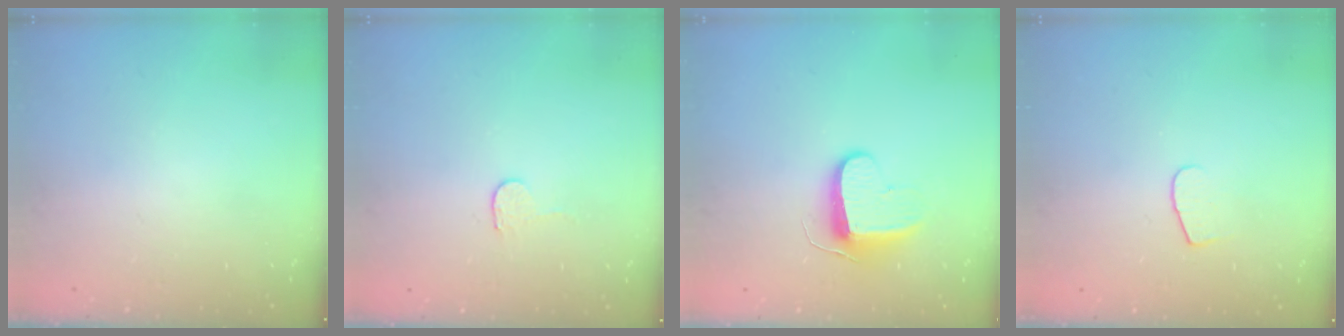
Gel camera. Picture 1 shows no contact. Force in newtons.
{"total": 2.3, "press": 2.3, "slide": 0.2}
{"total": 9.5, "press": 9.5, "slide": 0.3}
{"total": 5.9, "press": 5.9, "slide": 0.6}